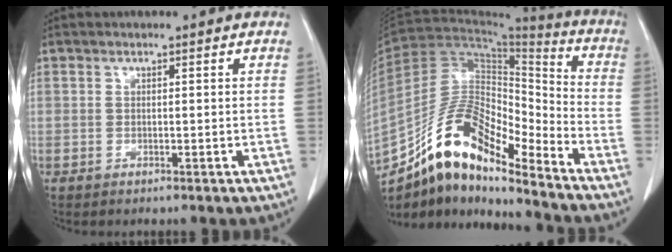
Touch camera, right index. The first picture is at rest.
{"total": 15.9, "force": [-12.0, 4.4, 9.5], "torque": [-0.172, 0.041, -0.213]}